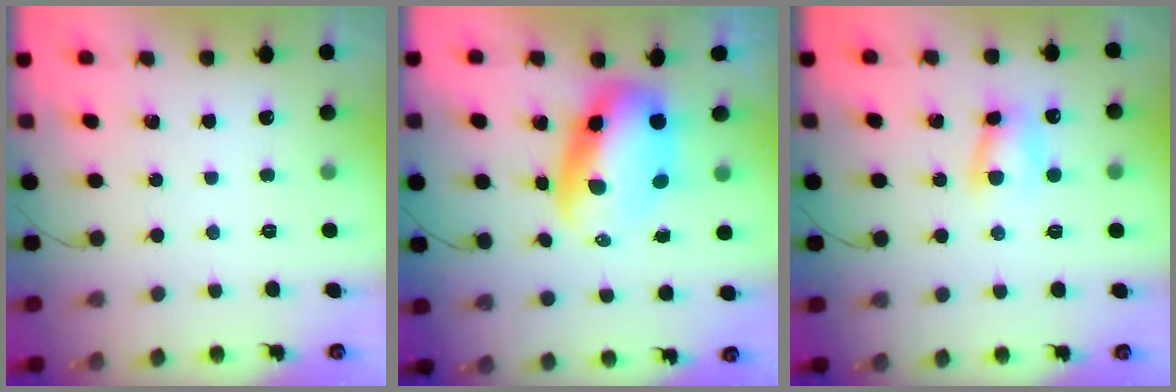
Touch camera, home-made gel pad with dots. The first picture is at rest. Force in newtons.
{"total": 9.1, "press": 8.7, "slide": 2.6}
{"total": 6.7, "press": 6.7, "slide": 0.8}